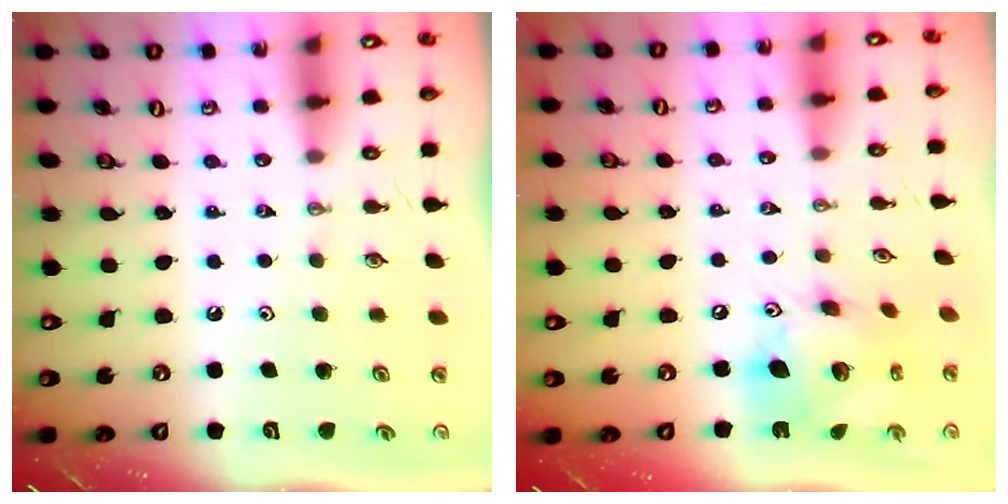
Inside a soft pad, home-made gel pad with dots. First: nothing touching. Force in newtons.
{"total": 16.0, "press": 15.9, "slide": 1.5}